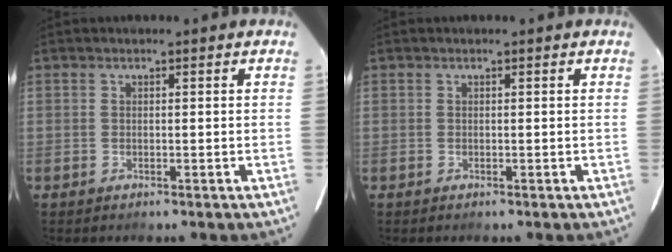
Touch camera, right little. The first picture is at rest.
{"total": 0.0}